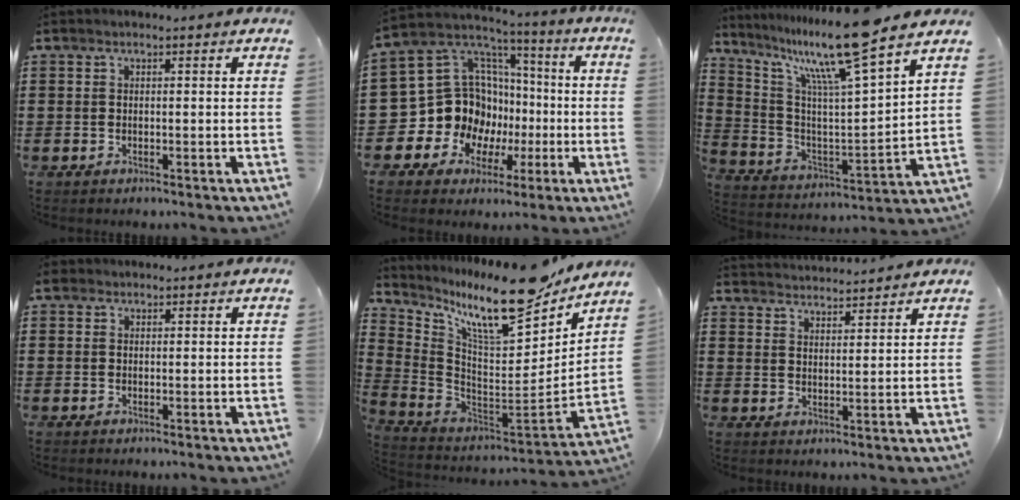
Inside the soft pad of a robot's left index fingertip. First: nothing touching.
{"total": 14.1, "force": [-1.8, 13.0, 5.2], "torque": [-0.157, -0.025, -0.011]}
{"total": 13.8, "force": [10.9, 0.1, 8.5], "torque": [-0.185, -0.064, 0.177]}
{"total": 1.1, "force": [0.7, 0.8, 0.3], "torque": [-0.009, 0.006, 0.014]}
{"total": 14.9, "force": [11.4, 3.1, 9.1], "torque": [-0.180, -0.081, 0.191]}
{"total": 3.3, "force": [3.2, -0.3, -0.4], "torque": [-0.003, -0.017, 0.058]}